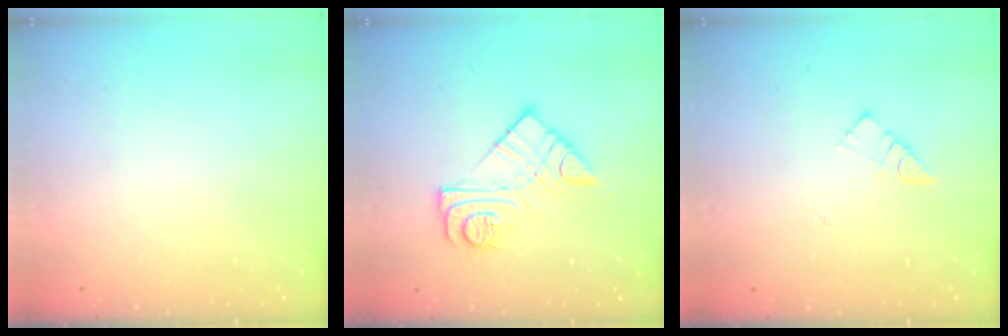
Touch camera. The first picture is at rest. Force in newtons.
{"total": 12.3, "press": 12.2, "slide": 0.8}
{"total": 4.1, "press": 4.0, "slide": 0.5}